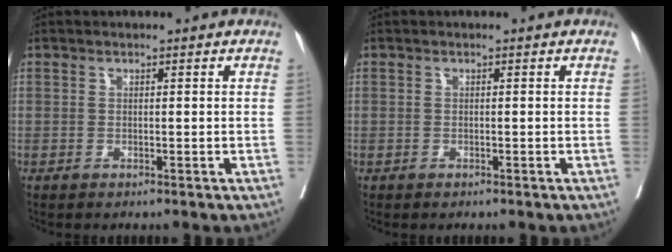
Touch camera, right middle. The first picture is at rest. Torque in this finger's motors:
{"motor_torque": [-0.07, -0.04, 0.01, -0.01]}